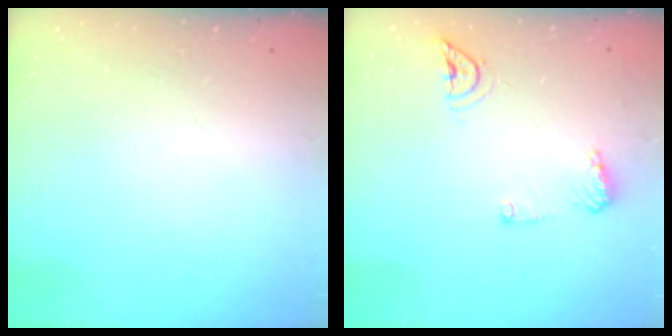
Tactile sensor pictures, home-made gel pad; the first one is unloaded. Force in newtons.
{"total": 8.5, "press": 8.5, "slide": 0.1}